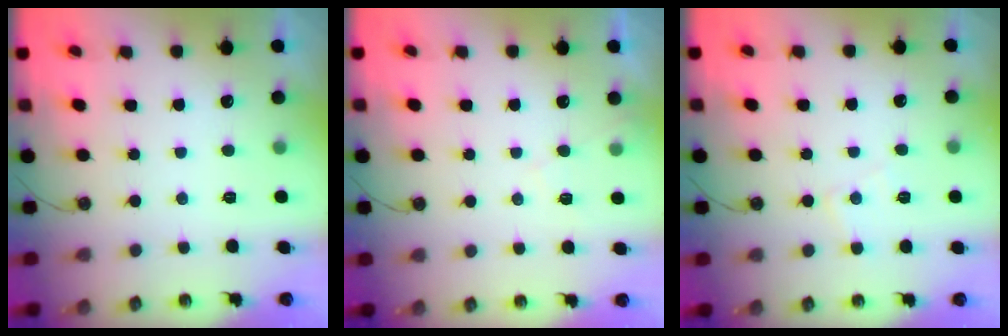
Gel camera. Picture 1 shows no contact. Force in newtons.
{"total": 5.7, "press": 5.7, "slide": 0.9}
{"total": 5.2, "press": 5.1, "slide": 0.7}